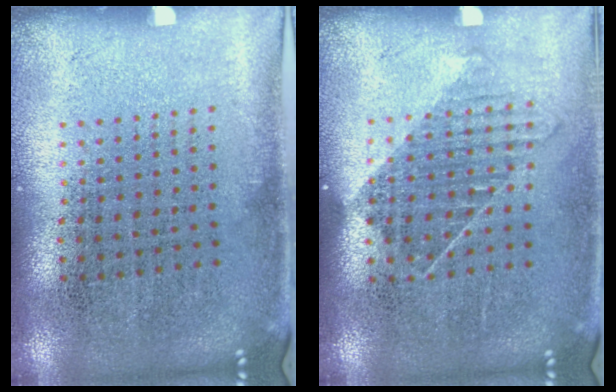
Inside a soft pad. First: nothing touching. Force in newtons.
{"total": 1.1, "press": 0.9, "slide": 0.6}